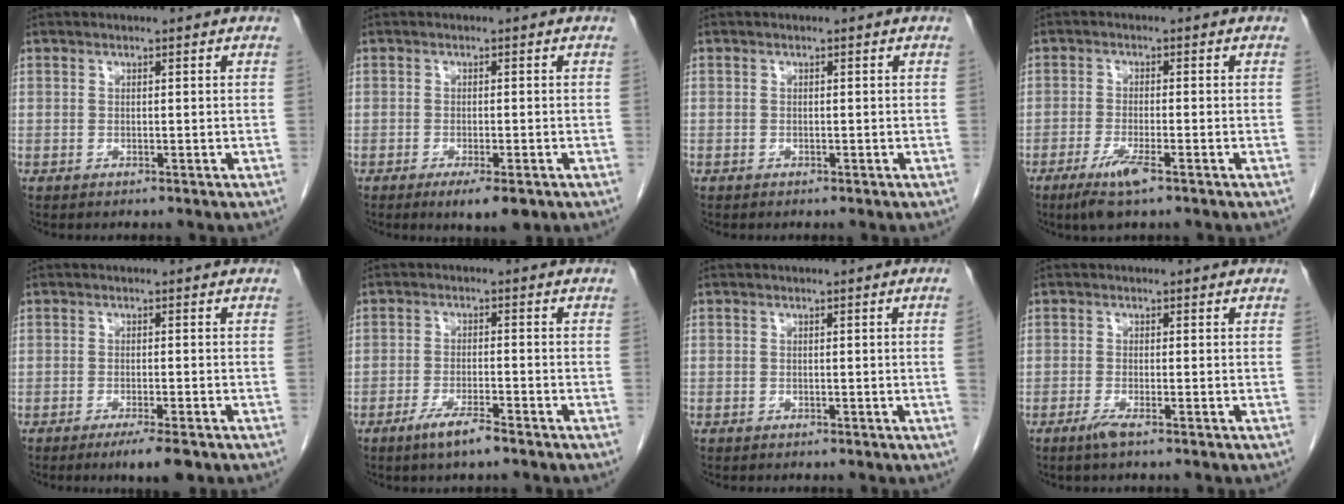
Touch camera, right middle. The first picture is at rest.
{"total": 4.4, "force": [-2.5, 1.0, 3.4], "torque": [-0.049, -0.009, -0.033]}
{"total": 0.0}
{"total": 4.8, "force": [-2.9, 0.4, 3.8], "torque": [-0.081, -0.012, -0.054]}
{"total": 4.4, "force": [-3.0, 0.4, 3.3], "torque": [-0.047, -0.011, -0.044]}
{"total": 4.3, "force": [-3.1, 0.2, 3.0], "torque": [-0.062, -0.007, -0.058]}
{"total": 1.1, "force": [-0.3, -0.5, 0.9], "torque": [-0.012, 0.000, -0.007]}
{"total": 1.9, "force": [-1.3, -0.1, 1.4], "torque": [-0.032, -0.004, -0.029]}